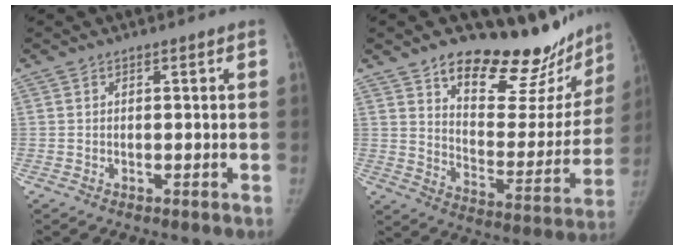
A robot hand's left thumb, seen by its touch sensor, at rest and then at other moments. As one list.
[{"total": 22.9, "force": [18.7, 8.8, 9.8], "torque": [-0.078, -0.132, 0.264]}]